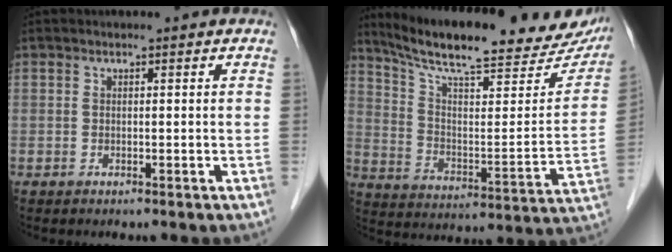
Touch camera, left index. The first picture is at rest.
{"total": 25.3, "force": [21.7, 4.2, 12.4], "torque": [-0.194, -0.040, 0.301]}